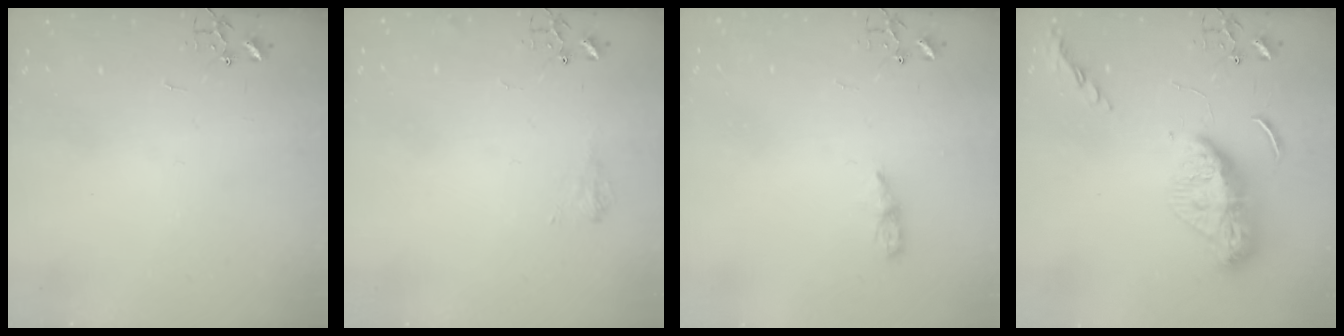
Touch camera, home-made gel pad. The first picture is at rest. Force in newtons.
{"total": 7.2, "press": 7.1, "slide": 0.9}
{"total": 5.1, "press": 5.1, "slide": 0.6}
{"total": 13.0, "press": 13.0, "slide": 1.2}